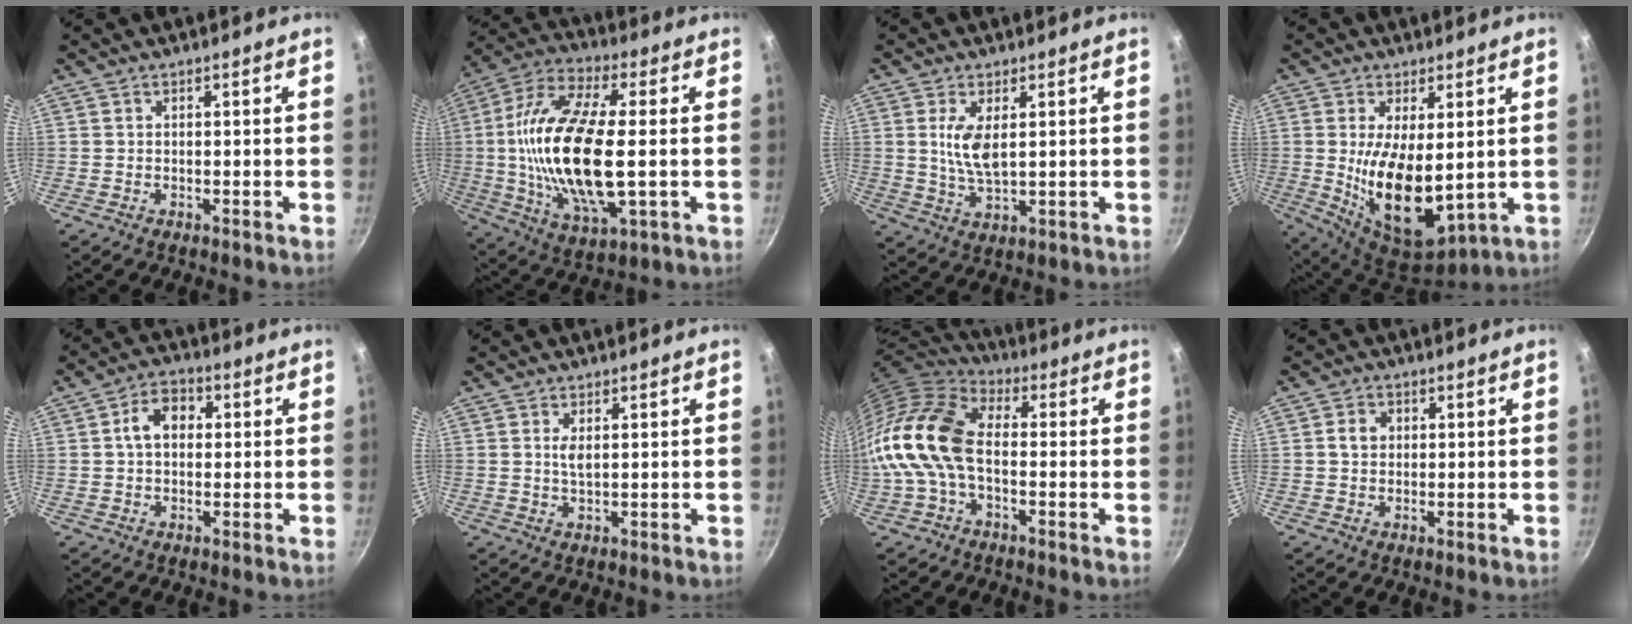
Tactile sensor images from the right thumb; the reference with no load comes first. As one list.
[{"total": 22.5, "force": [-0.2, 8.8, 20.7], "torque": [-0.411, 0.006, -0.014]}, {"total": 6.4, "force": [1.4, 2.6, 5.7], "torque": [-0.107, -0.013, 0.030]}, {"total": 14.8, "force": [0.6, 6.9, 13.0], "torque": [-0.219, -0.031, 0.029]}, {"total": 6.6, "force": [0.9, 4.8, 4.5], "torque": [-0.051, 0.017, 0.004]}, {"total": 2.0, "force": [0.6, 0.8, 1.8], "torque": [-0.033, -0.003, 0.012]}, {"total": 14.6, "force": [-2.0, 9.0, 11.4], "torque": [-0.213, 0.032, -0.059]}, {"total": 3.0, "force": [0.4, 2.6, 1.6], "torque": [-0.014, 0.005, 0.004]}]